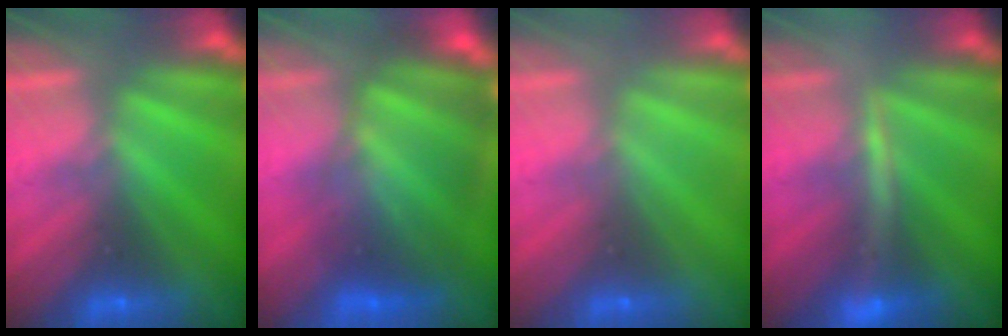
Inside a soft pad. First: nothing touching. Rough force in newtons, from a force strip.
{"total": 5.8}
{"total": 3.2}
{"total": 2.6}